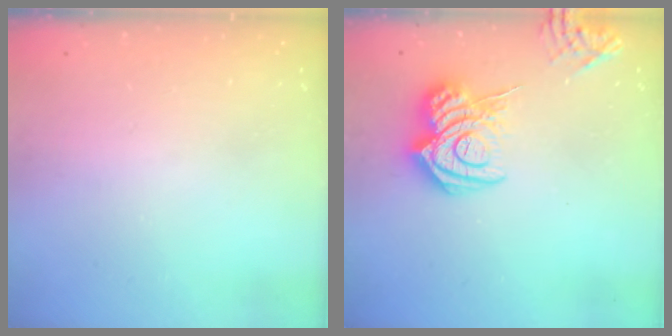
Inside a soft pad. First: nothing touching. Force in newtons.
{"total": 15.1, "press": 15.0, "slide": 1.6}